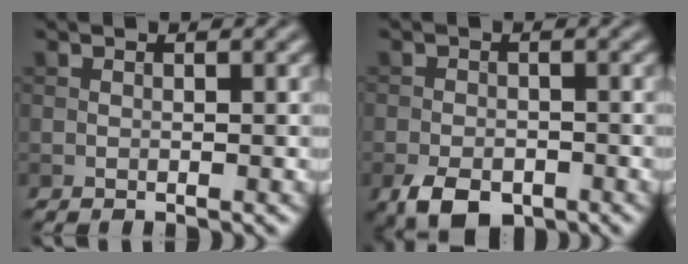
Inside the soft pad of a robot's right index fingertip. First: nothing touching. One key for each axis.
{"total": 4.5, "fx": -2.6, "fy": 2.6, "fz": 2.6, "tx": -0.048, "ty": -0.008, "tz": -0.050}